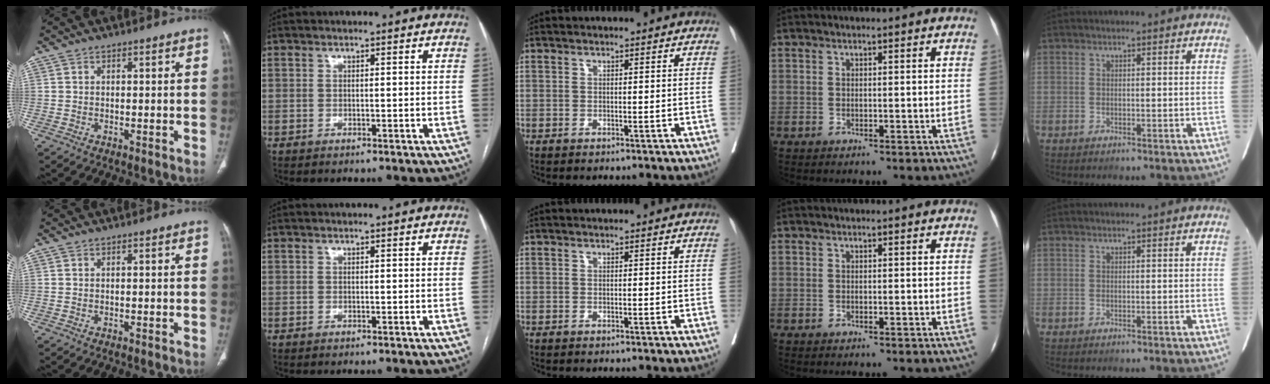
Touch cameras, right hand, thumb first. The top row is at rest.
{}